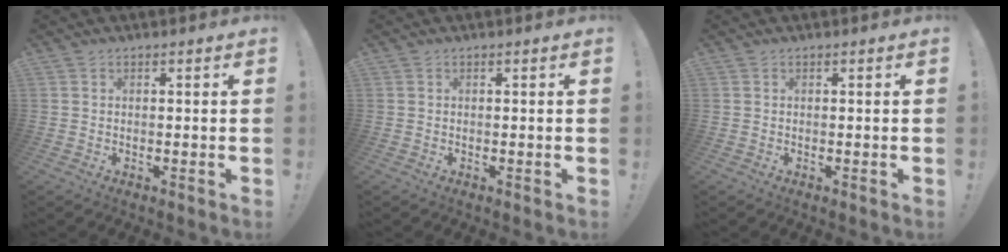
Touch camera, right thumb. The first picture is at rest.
{"total": 0.0}
{"total": 0.0}